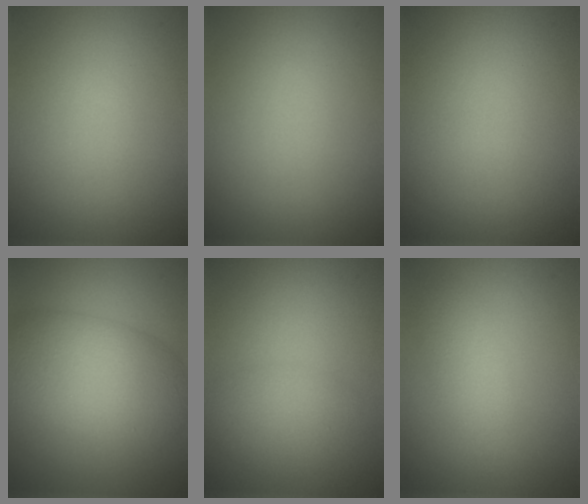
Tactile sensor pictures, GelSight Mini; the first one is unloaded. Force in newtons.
{"total": 0.0}
{"total": 0.0}
{"total": 8.0, "press": 7.9, "slide": 0.6}
{"total": 1.9, "press": 1.9, "slide": 0.1}
{"total": 2.3, "press": 2.3, "slide": 0.1}